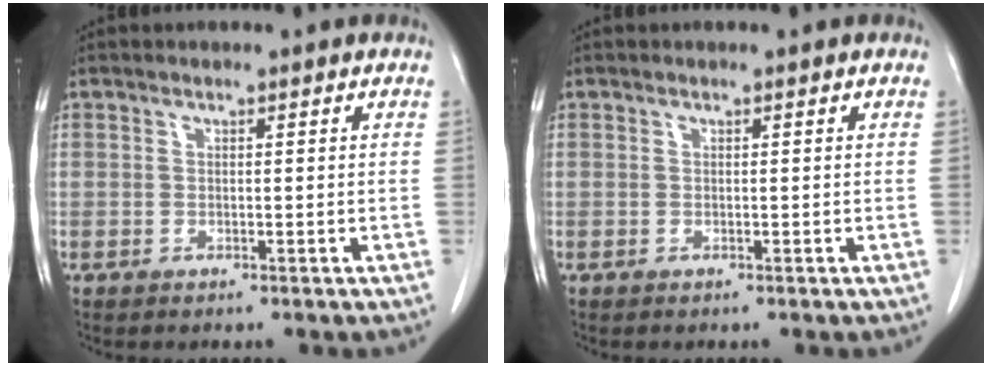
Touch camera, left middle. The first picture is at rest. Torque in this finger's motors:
{"motor_torque": [-0.03, 0.02, 0.00, 0.01]}